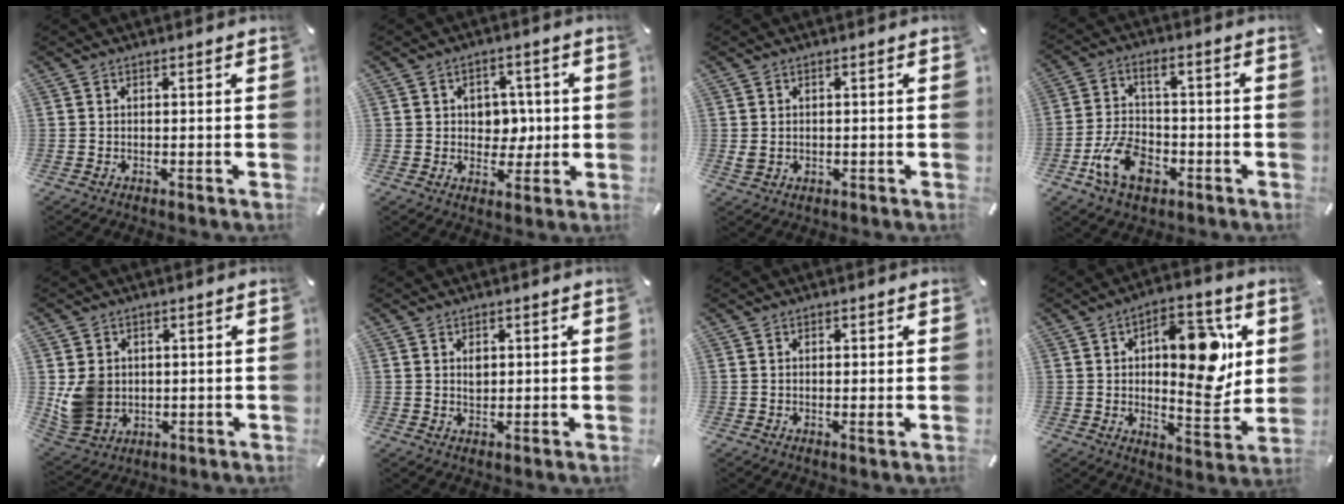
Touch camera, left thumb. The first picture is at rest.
{"total": 6.4, "force": [0.4, 5.5, 3.1], "torque": [-0.031, 0.000, 0.003]}
{"total": 1.7, "force": [0.1, 1.4, 0.9], "torque": [-0.019, 0.003, 0.002]}
{"total": 11.4, "force": [-4.2, 7.7, 7.3], "torque": [-0.159, 0.010, -0.079]}
{"total": 8.1, "force": [0.6, 7.5, 3.0], "torque": [-0.070, -0.004, 0.013]}
{"total": 2.2, "force": [0.7, 1.7, 1.2], "torque": [-0.018, -0.001, 0.011]}
{"total": 1.3, "force": [0.1, 0.4, 1.2], "torque": [-0.022, -0.001, 0.002]}
{"total": 17.2, "force": [4.9, 8.7, 14.0], "torque": [-0.163, -0.024, 0.078]}